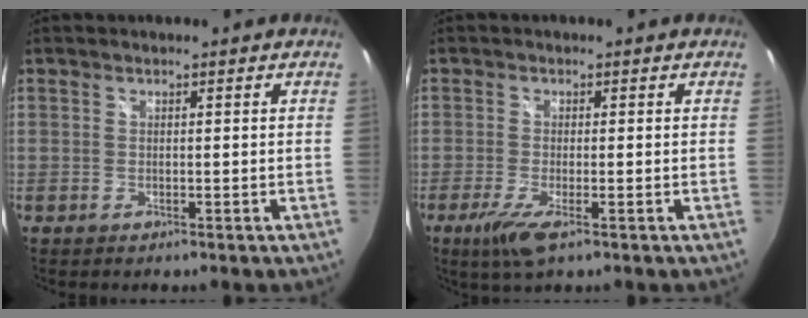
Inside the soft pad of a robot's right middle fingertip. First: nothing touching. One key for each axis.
{"total": 4.6, "fx": -2.4, "fy": 0.4, "fz": 3.9, "tx": -0.087, "ty": -0.017, "tz": -0.046}